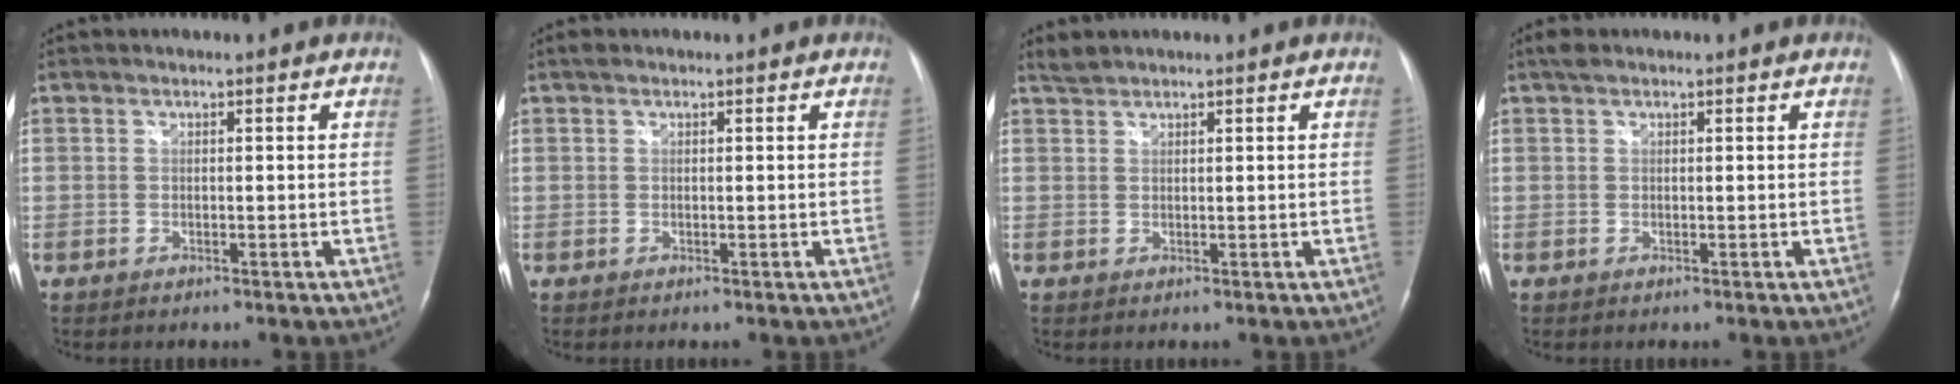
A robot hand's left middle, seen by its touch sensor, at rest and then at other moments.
{"total": 0.5, "force": [0.4, 0.3, 0.2], "torque": [-0.007, 0.012, 0.006]}
{"total": 1.4, "force": [1.4, 0.1, 0.1], "torque": [-0.008, 0.009, 0.033]}
{"total": 1.3, "force": [0.9, 0.6, 0.7], "torque": [-0.018, 0.019, 0.017]}